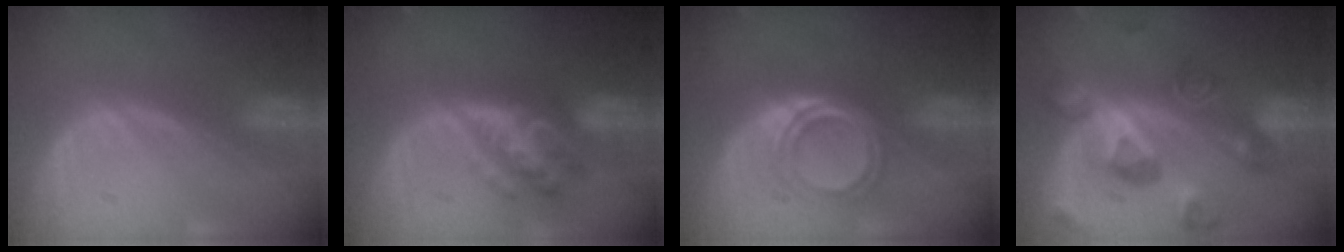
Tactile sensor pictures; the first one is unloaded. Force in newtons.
{"total": 6.3, "press": 5.7, "slide": 2.7}
{"total": 5.3, "press": 4.5, "slide": 2.8}
{"total": 10.5, "press": 9.4, "slide": 4.7}